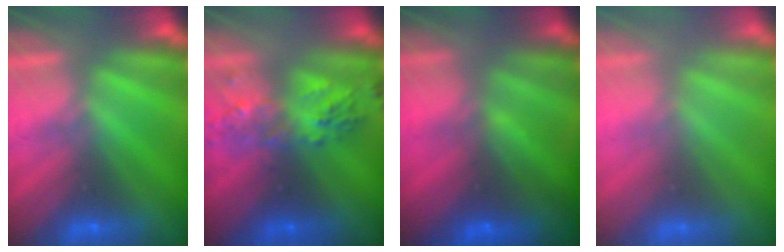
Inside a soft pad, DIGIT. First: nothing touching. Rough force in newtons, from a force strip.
{"total": 6.0}
{"total": 7.3}
{"total": 3.0}